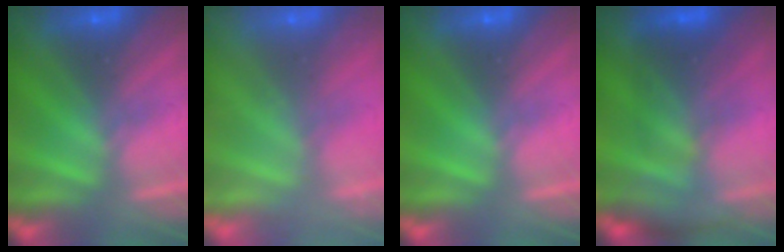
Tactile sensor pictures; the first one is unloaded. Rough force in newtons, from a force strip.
{"total": 2.3}
{"total": 0.0}
{"total": 2.7}